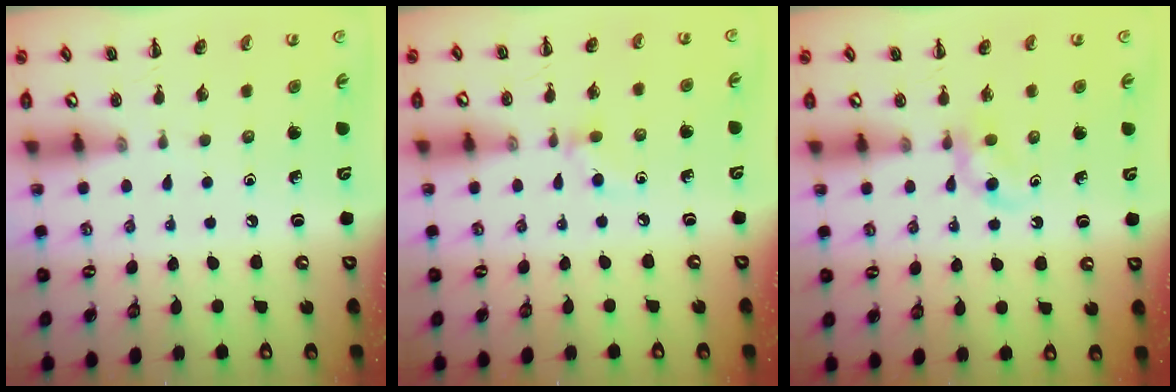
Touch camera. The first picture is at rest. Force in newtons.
{"total": 5.0, "press": 4.6, "slide": 1.9}
{"total": 2.9, "press": 2.6, "slide": 1.3}